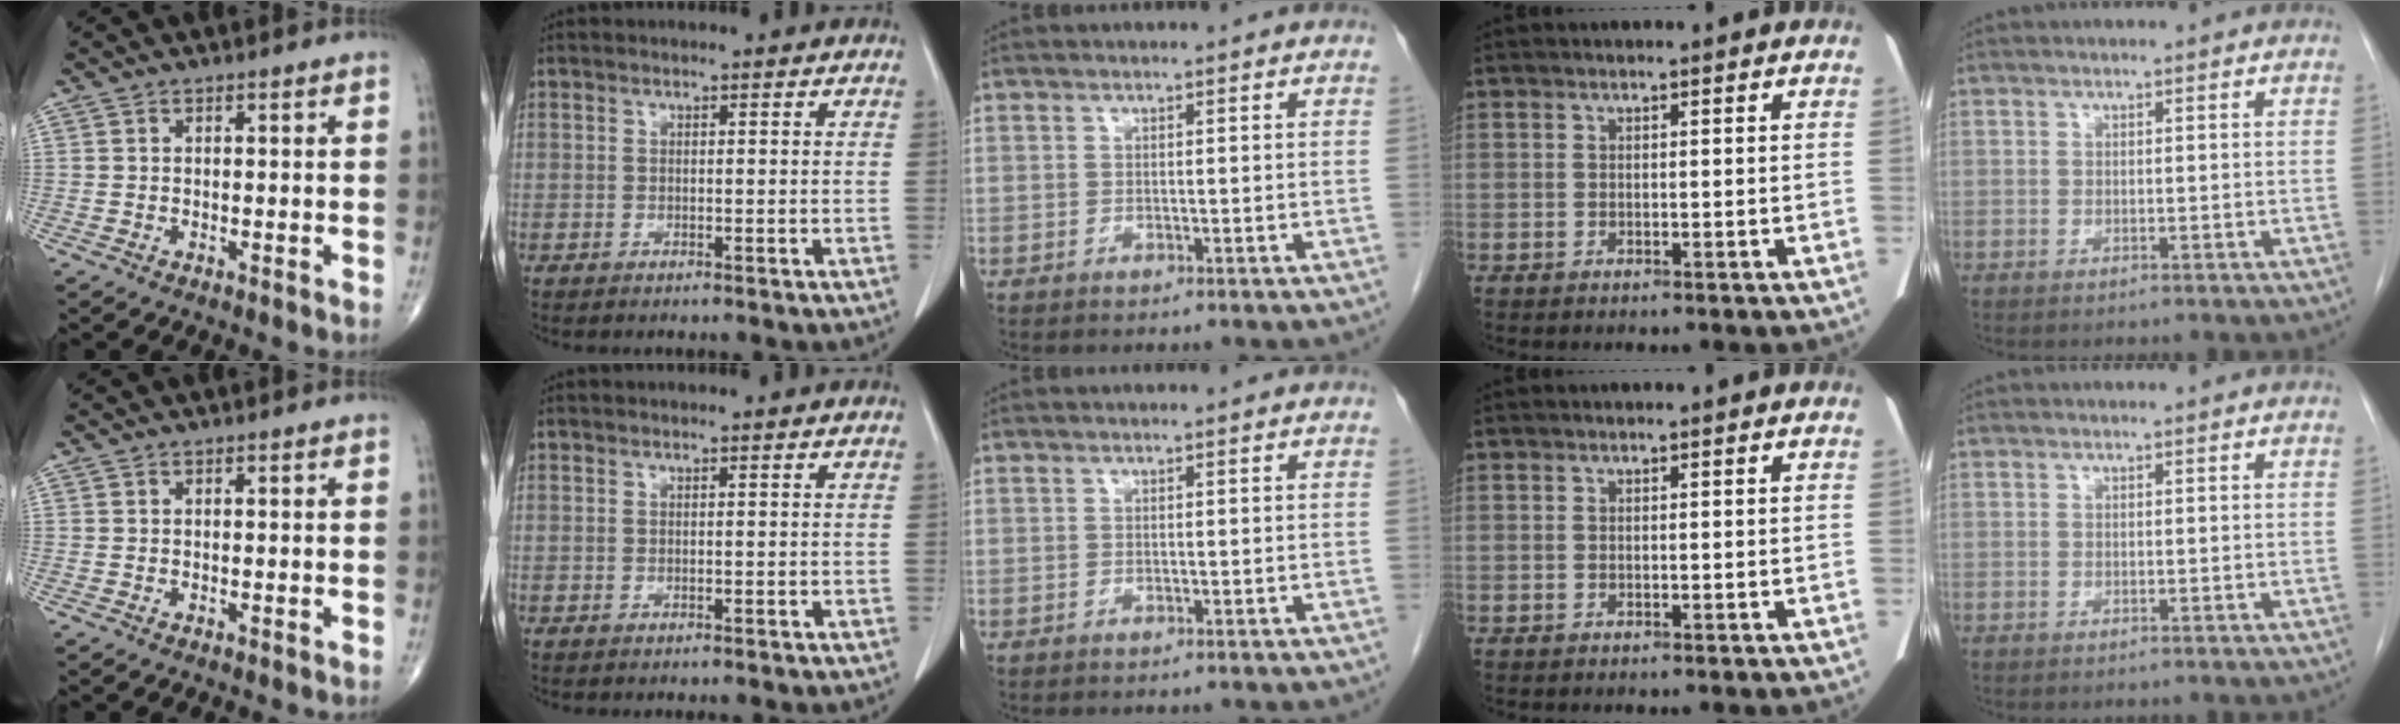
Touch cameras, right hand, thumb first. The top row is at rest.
{}